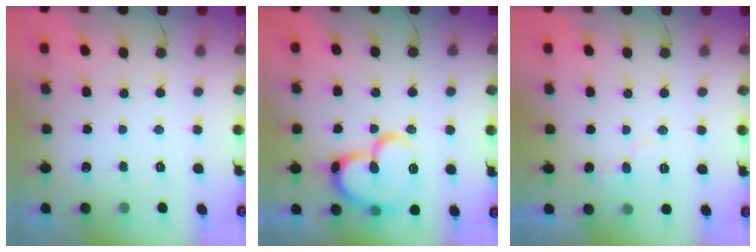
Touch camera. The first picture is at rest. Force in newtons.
{"total": 18.2, "press": 18.1, "slide": 2.0}
{"total": 5.7, "press": 5.7, "slide": 0.4}